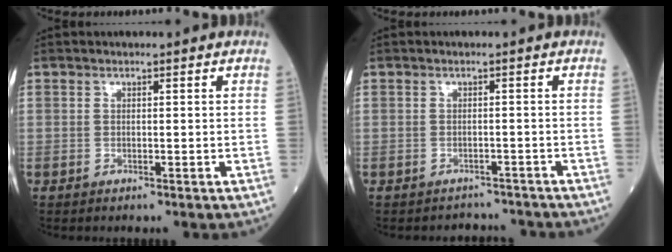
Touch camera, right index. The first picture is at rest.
{"total": 4.1, "force": [-3.8, 1.3, -0.6], "torque": [0.005, 0.007, -0.050]}